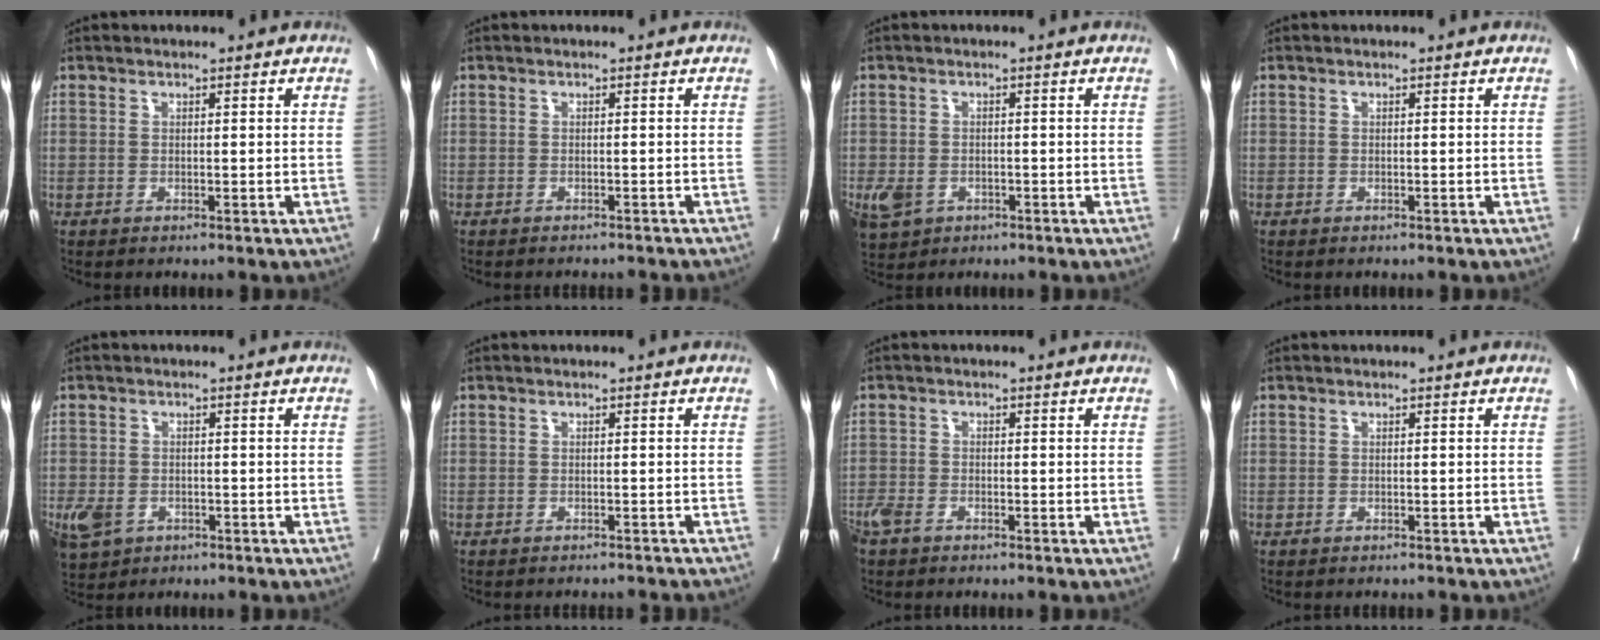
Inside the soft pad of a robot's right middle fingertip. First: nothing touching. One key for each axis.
{"total": 4.7, "fx": -4.6, "fy": 0.7, "fz": 1.1, "tx": -0.014, "ty": -0.009, "tz": -0.050}
{"total": 6.2, "fx": -2.8, "fy": 4.8, "fz": 2.7, "tx": -0.067, "ty": -0.007, "tz": -0.038}
{"total": 0.0}
{"total": 7.8, "fx": -3.6, "fy": 5.9, "fz": 3.6, "tx": -0.094, "ty": -0.008, "tz": -0.052}
{"total": 6.1, "fx": -5.9, "fy": 0.9, "fz": 1.3, "tx": -0.014, "ty": -0.007, "tz": -0.062}
{"total": 3.8, "fx": -2.9, "fy": 1.7, "fz": 1.9, "tx": -0.042, "ty": -0.005, "tz": -0.057}
{"total": 1.2, "fx": -1.2, "fy": 0.2, "fz": 0.3, "tx": -0.007, "ty": -0.002, "tz": -0.017}